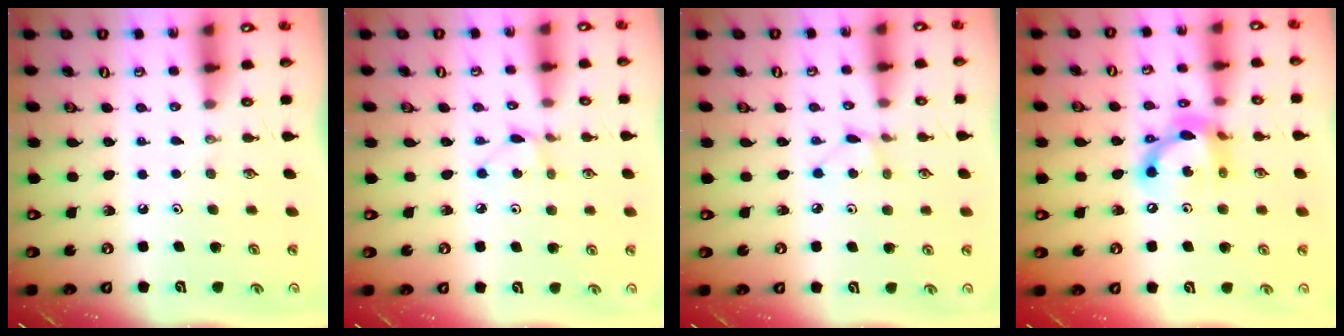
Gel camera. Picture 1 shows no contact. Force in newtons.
{"total": 3.0, "press": 3.0, "slide": 0.4}
{"total": 2.9, "press": 2.9, "slide": 0.4}
{"total": 13.6, "press": 13.6, "slide": 0.8}